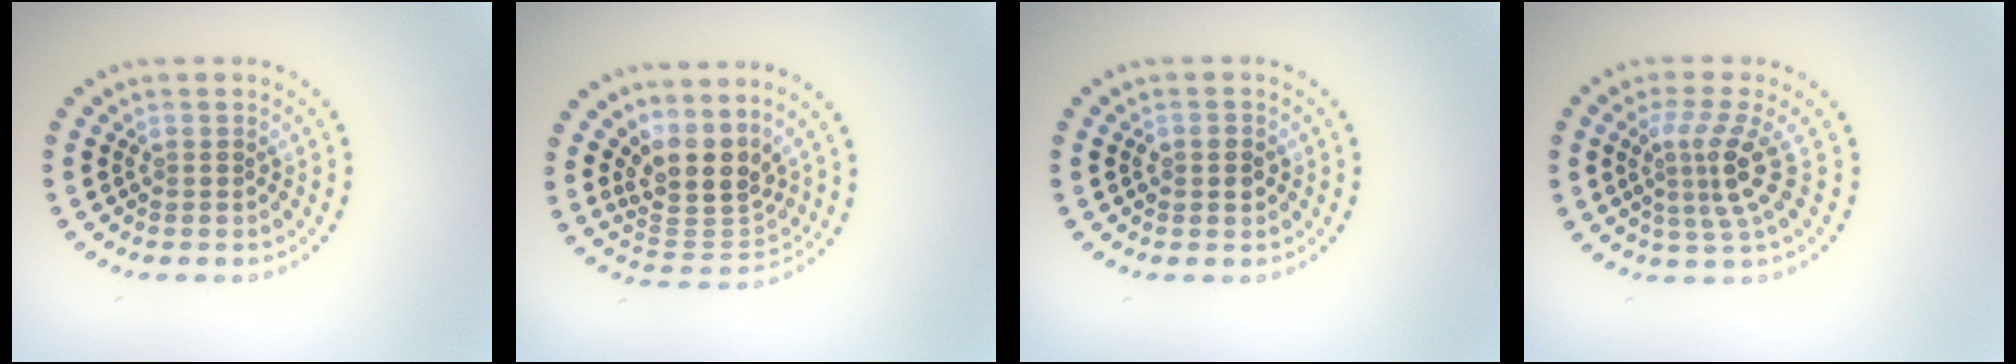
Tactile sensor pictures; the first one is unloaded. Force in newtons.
{"total": 4.1, "press": 3.3, "slide": 2.5}
{"total": 1.4, "press": 1.4, "slide": 0.3}
{"total": 3.7, "press": 2.6, "slide": 2.6}